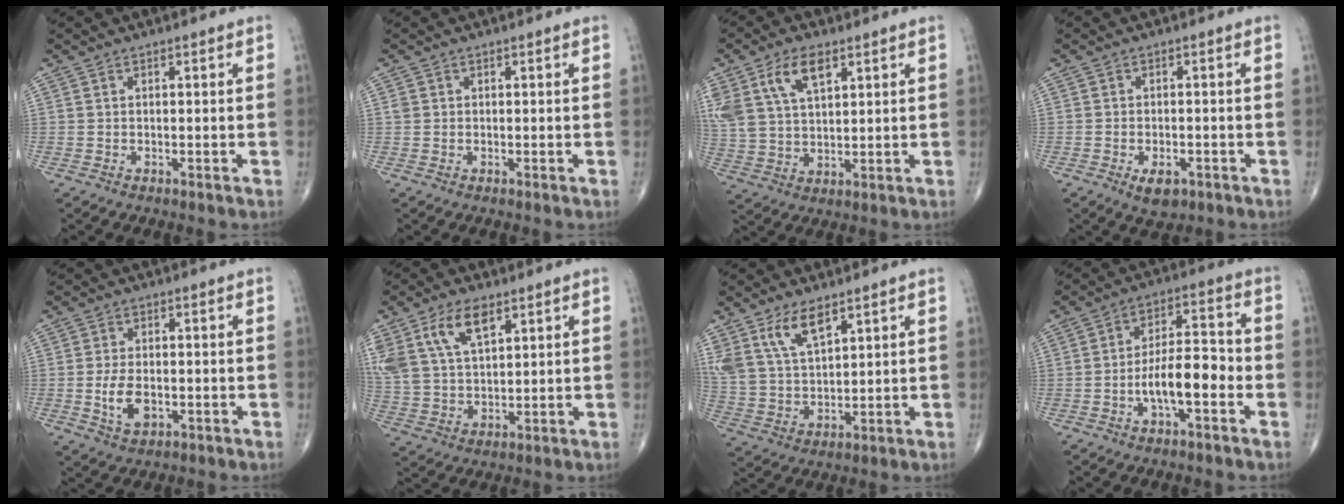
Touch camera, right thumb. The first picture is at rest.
{"total": 0.8, "force": [0.2, 0.8, 0.3], "torque": [0.000, 0.002, 0.003]}
{"total": 12.1, "force": [6.0, 6.4, 8.4], "torque": [-0.169, -0.012, 0.121]}
{"total": 4.2, "force": [-2.0, 2.3, 2.9], "torque": [-0.041, 0.001, -0.026]}
{"total": 5.6, "force": [-1.1, 3.2, 4.4], "torque": [-0.083, -0.003, -0.016]}
{"total": 12.9, "force": [6.7, 6.7, 8.8], "torque": [-0.172, -0.016, 0.135]}
{"total": 9.8, "force": [6.1, 4.3, 6.3], "torque": [-0.115, -0.023, 0.131]}
{"total": 9.9, "force": [-3.0, 3.8, 8.6], "torque": [-0.138, 0.037, -0.057]}